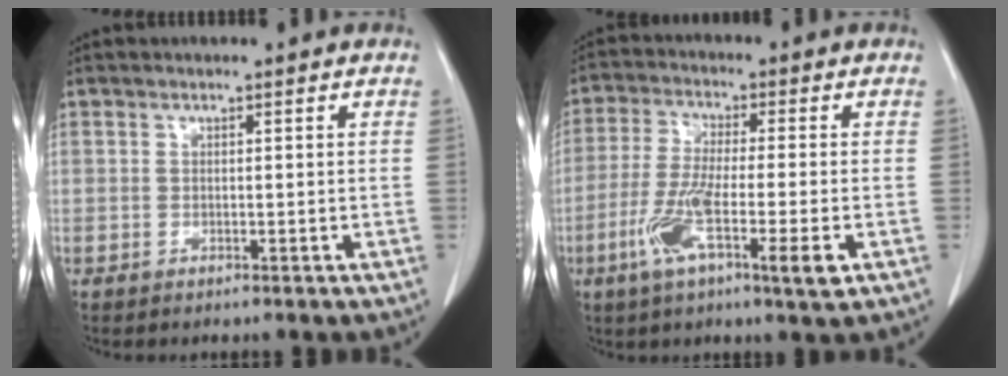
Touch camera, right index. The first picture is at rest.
{"total": 11.2, "force": [-4.2, 0.9, 10.4], "torque": [-0.196, -0.020, -0.078]}